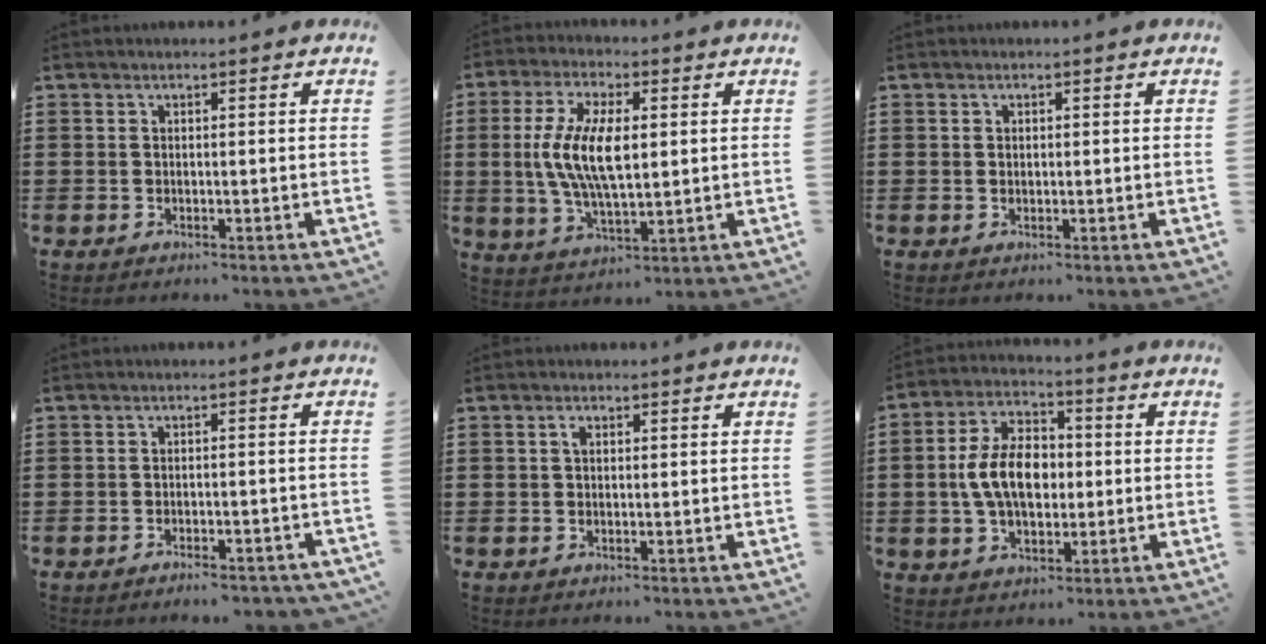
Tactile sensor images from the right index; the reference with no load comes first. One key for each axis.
{"total": 10.1, "fx": 0.6, "fy": 4.2, "fz": 9.2, "tx": -0.198, "ty": 0.003, "tz": 0.006}
{"total": 0.5, "fx": 0.2, "fy": 0.5, "fz": 0.1, "tx": -0.004, "ty": 0.003, "tz": 0.004}
{"total": 2.4, "fx": -2.3, "fy": 0.2, "fz": 0.5, "tx": -0.012, "ty": 0.002, "tz": -0.047}
{"total": 1.1, "fx": 0.3, "fy": 0.6, "fz": 0.9, "tx": -0.019, "ty": 0.005, "tz": 0.004}
{"total": 9.5, "fx": -0.3, "fy": 6.2, "fz": 7.2, "tx": -0.173, "ty": 0.011, "tz": -0.013}